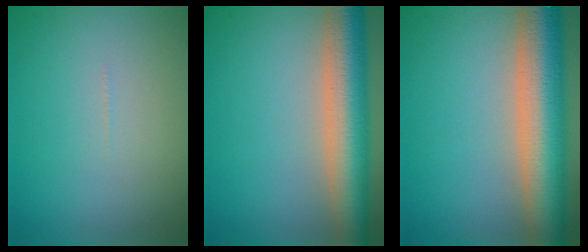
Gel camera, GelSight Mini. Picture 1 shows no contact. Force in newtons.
{"total": 8.2, "press": 8.1, "slide": 0.3}
{"total": 9.6, "press": 9.6, "slide": 0.6}